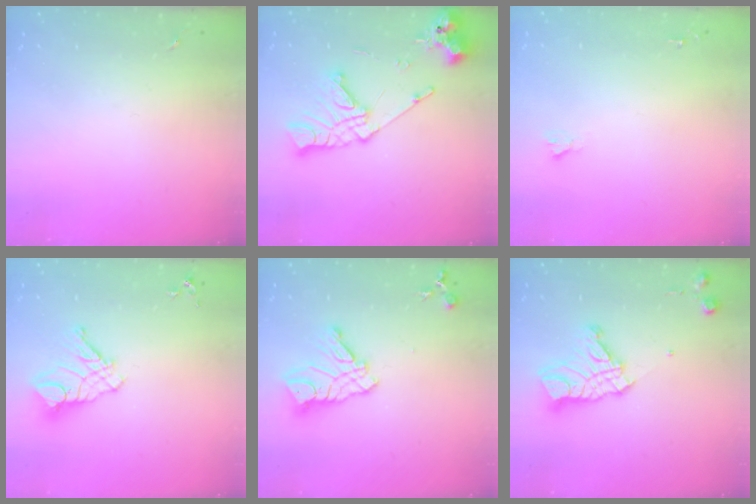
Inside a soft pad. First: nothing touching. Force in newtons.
{"total": 15.5, "press": 15.4, "slide": 1.9}
{"total": 1.9, "press": 1.9, "slide": 0.2}
{"total": 11.6, "press": 11.5, "slide": 1.1}
{"total": 12.8, "press": 12.7, "slide": 1.0}
{"total": 14.5, "press": 14.5, "slide": 1.3}